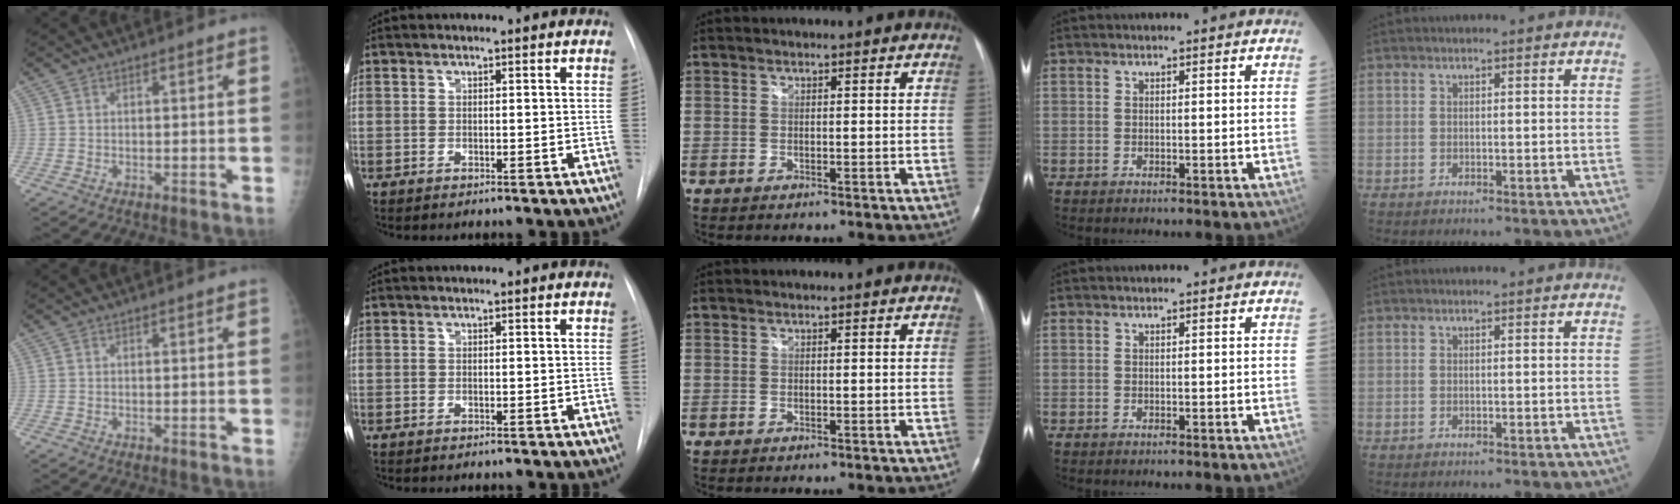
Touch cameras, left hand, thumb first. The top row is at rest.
{}